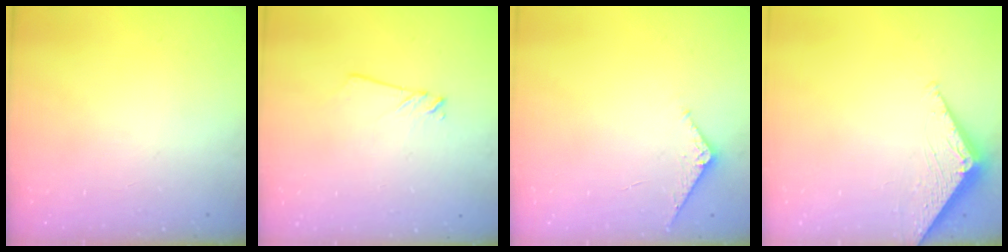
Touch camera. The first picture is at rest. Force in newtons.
{"total": 2.0, "press": 2.0, "slide": 0.2}
{"total": 5.9, "press": 5.8, "slide": 0.6}
{"total": 2.7, "press": 2.7, "slide": 0.3}